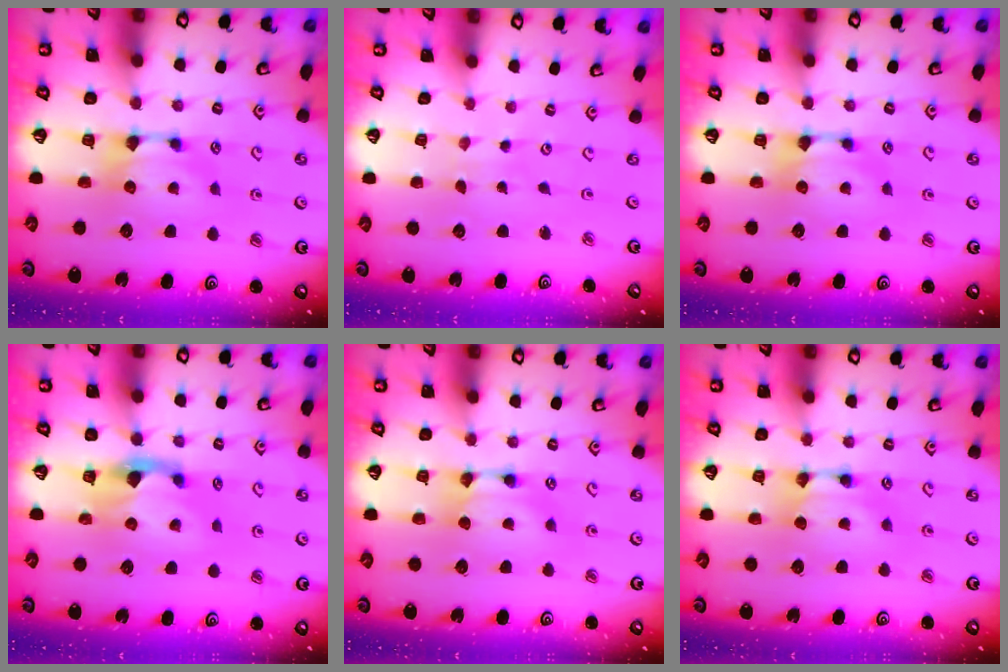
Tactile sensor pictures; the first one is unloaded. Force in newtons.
{"total": 5.7, "press": 5.7, "slide": 0.3}
{"total": 0.0}
{"total": 2.2, "press": 1.8, "slide": 1.2}
{"total": 1.8, "press": 1.7, "slide": 0.1}
{"total": 1.8, "press": 1.8, "slide": 0.1}